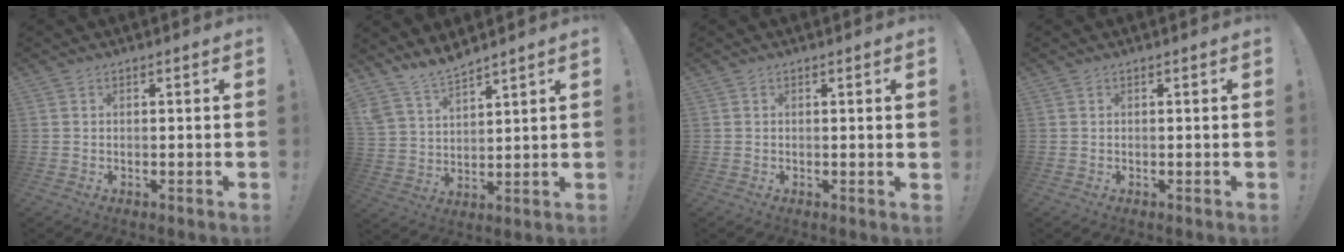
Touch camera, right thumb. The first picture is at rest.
{"total": 8.3, "force": [8.0, 1.7, 1.7], "torque": [-0.054, -0.059, 0.155]}
{"total": 1.4, "force": [0.3, -0.4, 1.3], "torque": [-0.017, -0.004, 0.003]}
{"total": 0.0}